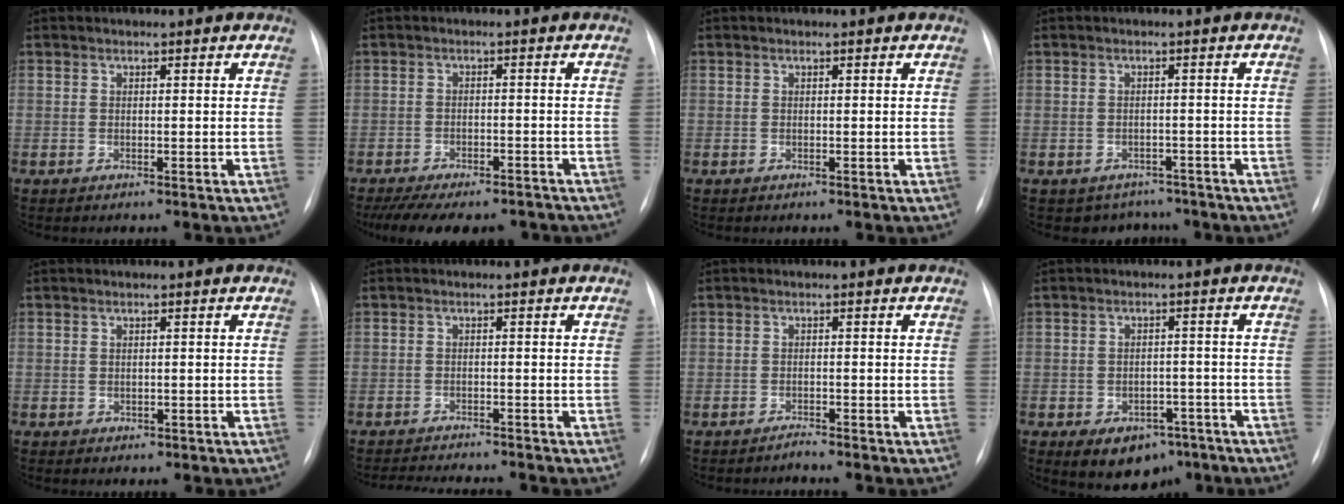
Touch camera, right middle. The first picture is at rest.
{"total": 14.8, "force": [-12.2, 5.4, 6.4], "torque": [-0.141, -0.005, -0.161]}
{"total": 0.0}
{"total": 4.5, "force": [-3.6, 2.7, -0.1], "torque": [0.008, 0.016, -0.045]}
{"total": 1.1, "force": [-0.4, 0.9, 0.5], "torque": [-0.008, 0.002, 0.000]}
{"total": 7.7, "force": [-7.2, 0.6, 2.7], "torque": [-0.036, -0.008, -0.102]}
{"total": 1.0, "force": [-1.0, 0.0, 0.1], "torque": [-0.003, -0.003, -0.014]}
{"total": 9.0, "force": [-5.6, 5.7, 4.2], "torque": [-0.050, 0.017, -0.069]}